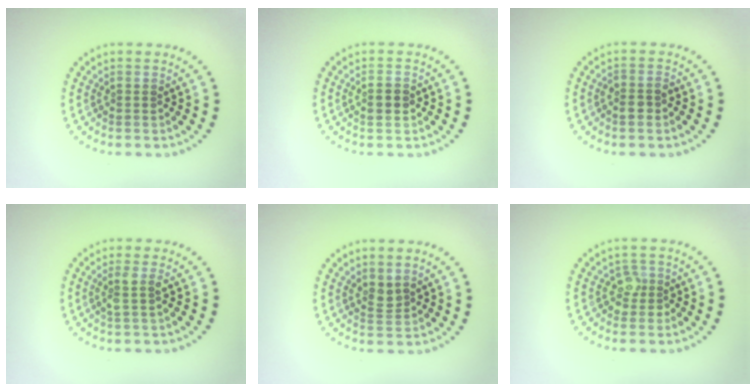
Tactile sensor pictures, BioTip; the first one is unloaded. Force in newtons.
{"total": 1.6, "press": 1.6, "slide": 0.2}
{"total": 1.5, "press": 1.4, "slide": 0.5}
{"total": 1.6, "press": 1.3, "slide": 0.9}
{"total": 1.5, "press": 1.1, "slide": 0.9}
{"total": 1.7, "press": 1.4, "slide": 1.0}